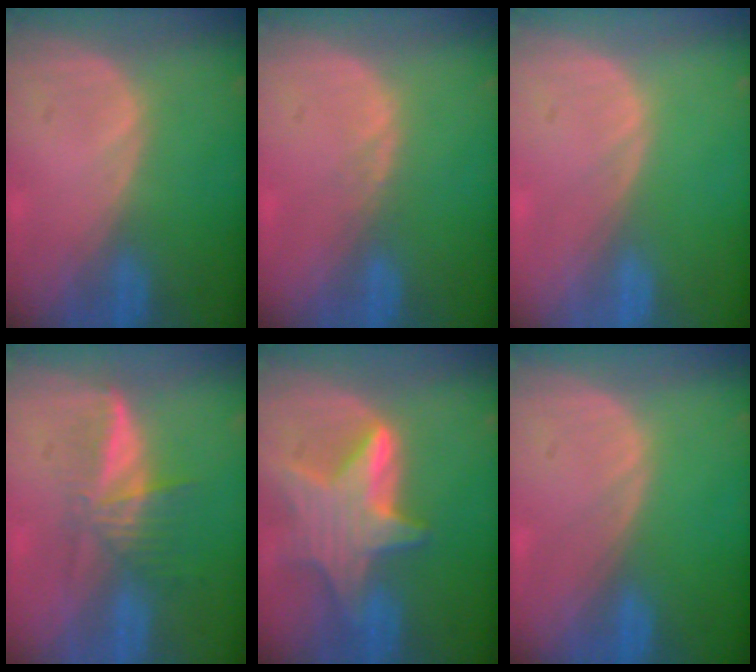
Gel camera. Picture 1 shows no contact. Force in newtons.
{"total": 0.8, "press": 0.8, "slide": 0.3}
{"total": 0.0}
{"total": 5.9, "press": 5.5, "slide": 2.3}
{"total": 8.6, "press": 8.6, "slide": 0.5}
{"total": 0.0}